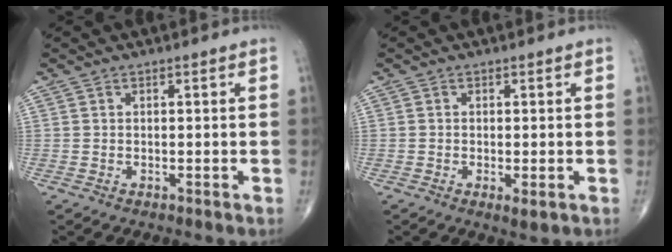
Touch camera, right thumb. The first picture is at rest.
{"total": 2.1, "force": [-0.7, 0.5, 1.9], "torque": [-0.035, -0.008, -0.011]}